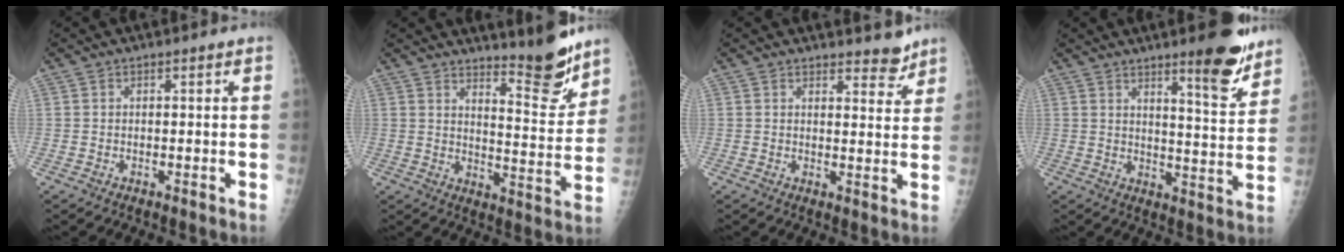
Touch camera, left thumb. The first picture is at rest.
{"total": 10.2, "force": [8.9, 1.2, 4.8], "torque": [-0.047, -0.082, 0.140]}
{"total": 4.2, "force": [3.7, 1.5, 1.2], "torque": [0.001, -0.031, 0.045]}
{"total": 10.5, "force": [7.5, 1.9, 7.2], "torque": [-0.079, -0.056, 0.108]}